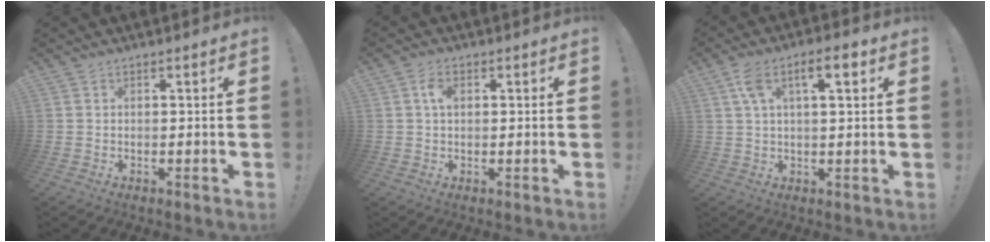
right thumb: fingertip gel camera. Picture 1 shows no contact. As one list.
[{"total": 3.6, "force": [0.8, 2.3, 2.7], "torque": [-0.040, 0.002, 0.009]}, {"total": 8.5, "force": [3.3, 3.1, 7.2], "torque": [-0.110, -0.001, 0.052]}]